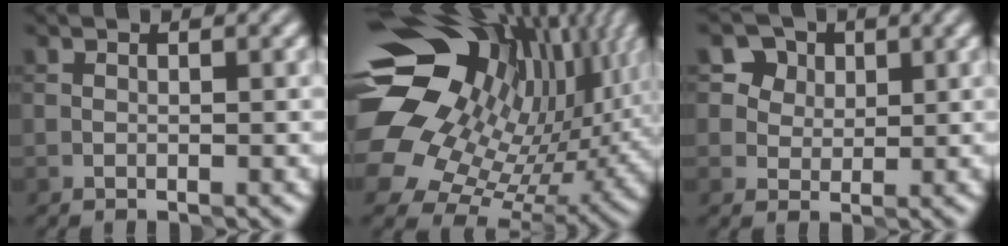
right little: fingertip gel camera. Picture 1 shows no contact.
{"total": 18.1, "force": [5.2, 12.6, 11.9], "torque": [-0.220, -0.001, 0.107]}
{"total": 7.9, "force": [4.5, 5.7, 3.0], "torque": [-0.063, 0.001, 0.071]}